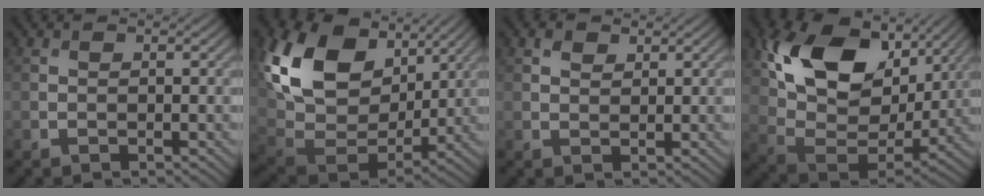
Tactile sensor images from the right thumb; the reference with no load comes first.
{"total": 16.5, "force": [6.6, 10.9, 10.5], "torque": [-0.244, 0.014, 0.133]}
{"total": 1.6, "force": [1.0, 1.0, 0.7], "torque": [-0.012, 0.001, 0.019]}
{"total": 16.1, "force": [7.1, 10.0, 10.4], "torque": [-0.205, 0.004, 0.133]}